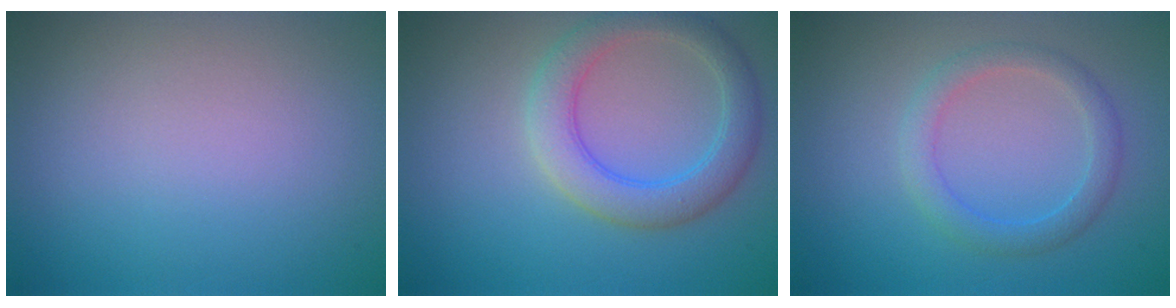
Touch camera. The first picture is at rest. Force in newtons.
{"total": 4.3, "press": 4.3, "slide": 0.2}
{"total": 2.5, "press": 2.5, "slide": 0.1}